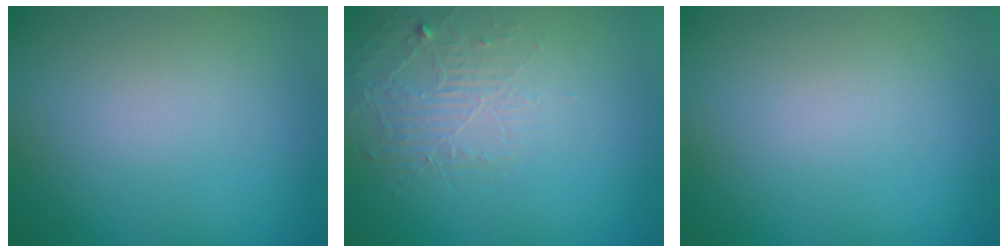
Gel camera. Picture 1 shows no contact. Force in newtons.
{"total": 1.8, "press": 0.8, "slide": 1.6}
{"total": 0.0}